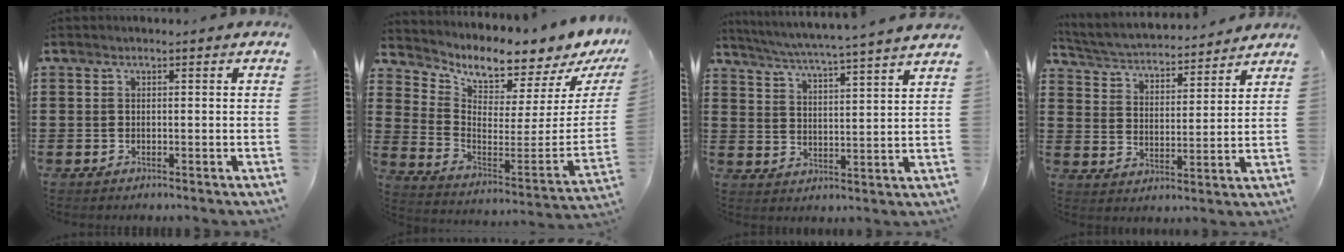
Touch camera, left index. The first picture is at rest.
{"total": 4.6, "force": [4.4, 0.2, 1.1], "torque": [-0.044, -0.064, 0.069]}
{"total": 4.6, "force": [4.2, -1.3, 1.5], "torque": [-0.048, -0.037, 0.065]}
{"total": 3.6, "force": [3.6, 0.2, 0.6], "torque": [-0.033, -0.030, 0.055]}